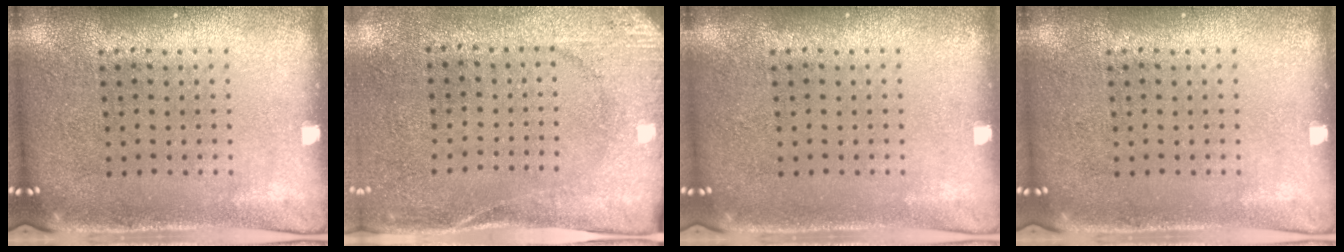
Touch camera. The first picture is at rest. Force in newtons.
{"total": 2.7, "press": 2.2, "slide": 1.7}
{"total": 0.0}
{"total": 0.0}